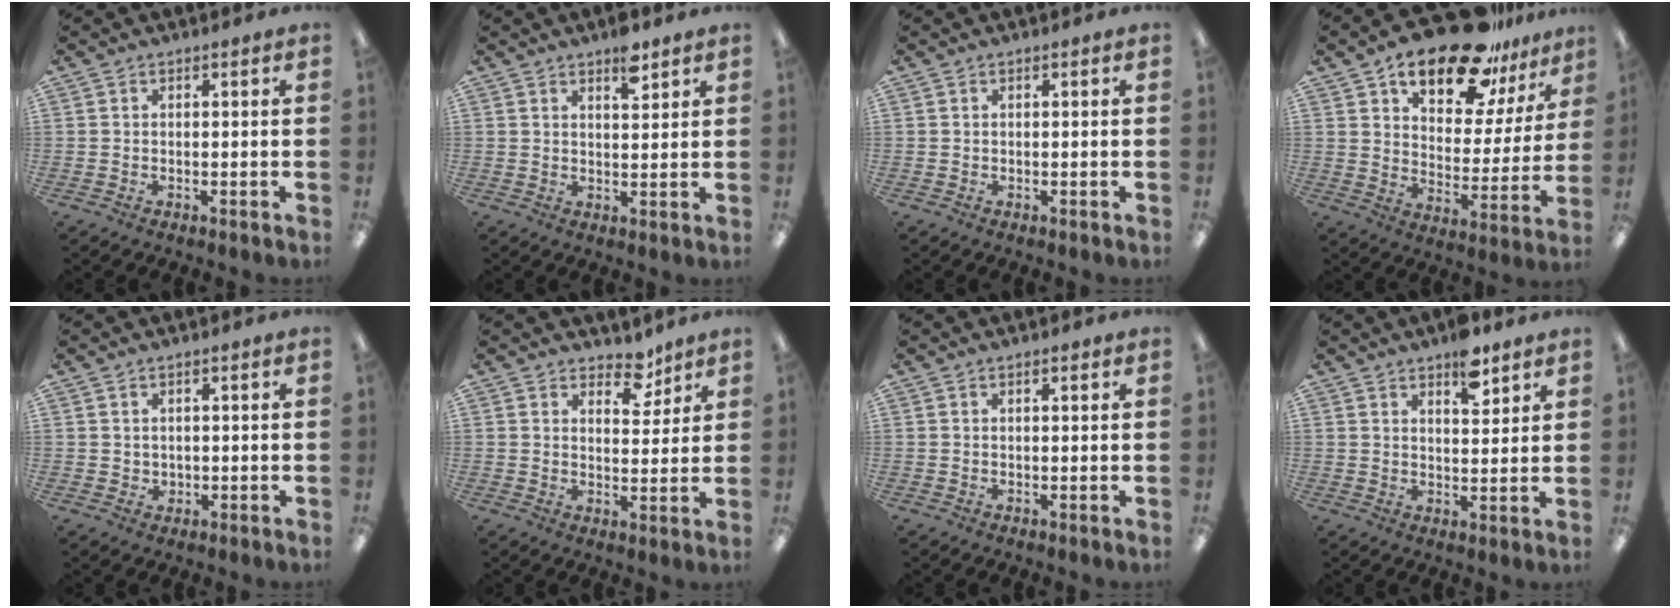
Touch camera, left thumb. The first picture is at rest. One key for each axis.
{"total": 5.8, "fx": 4.0, "fy": 2.2, "fz": 3.6, "tx": -0.039, "ty": -0.023, "tz": 0.063}
{"total": 0.0}
{"total": 19.8, "fx": 14.8, "fy": 8.0, "fz": 10.6, "tx": -0.164, "ty": -0.089, "tz": 0.250}
{"total": 1.5, "fx": 0.8, "fy": 1.3, "fz": 0.1, "tx": -0.004, "ty": 0.003, "tz": 0.014}
{"total": 6.6, "fx": 5.1, "fy": 3.4, "fz": 2.3, "tx": -0.014, "ty": -0.033, "tz": 0.085}
{"total": 1.1, "fx": 0.6, "fy": 0.2, "fz": 0.9, "tx": -0.019, "ty": 0.001, "tz": 0.010}
{"total": 7.7, "fx": 5.4, "fy": 3.3, "fz": 4.3, "tx": -0.049, "ty": -0.031, "tz": 0.090}